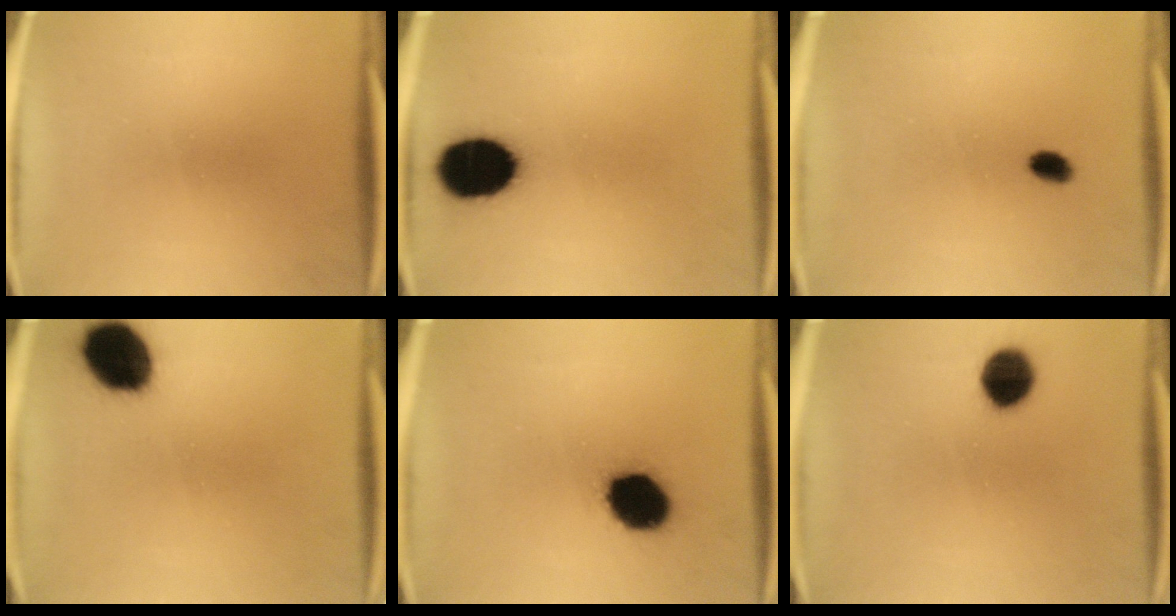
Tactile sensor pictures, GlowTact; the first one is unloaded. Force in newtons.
{"total": 15.9}
{"total": 2.4}
{"total": 13.6}
{"total": 13.7}
{"total": 8.8}